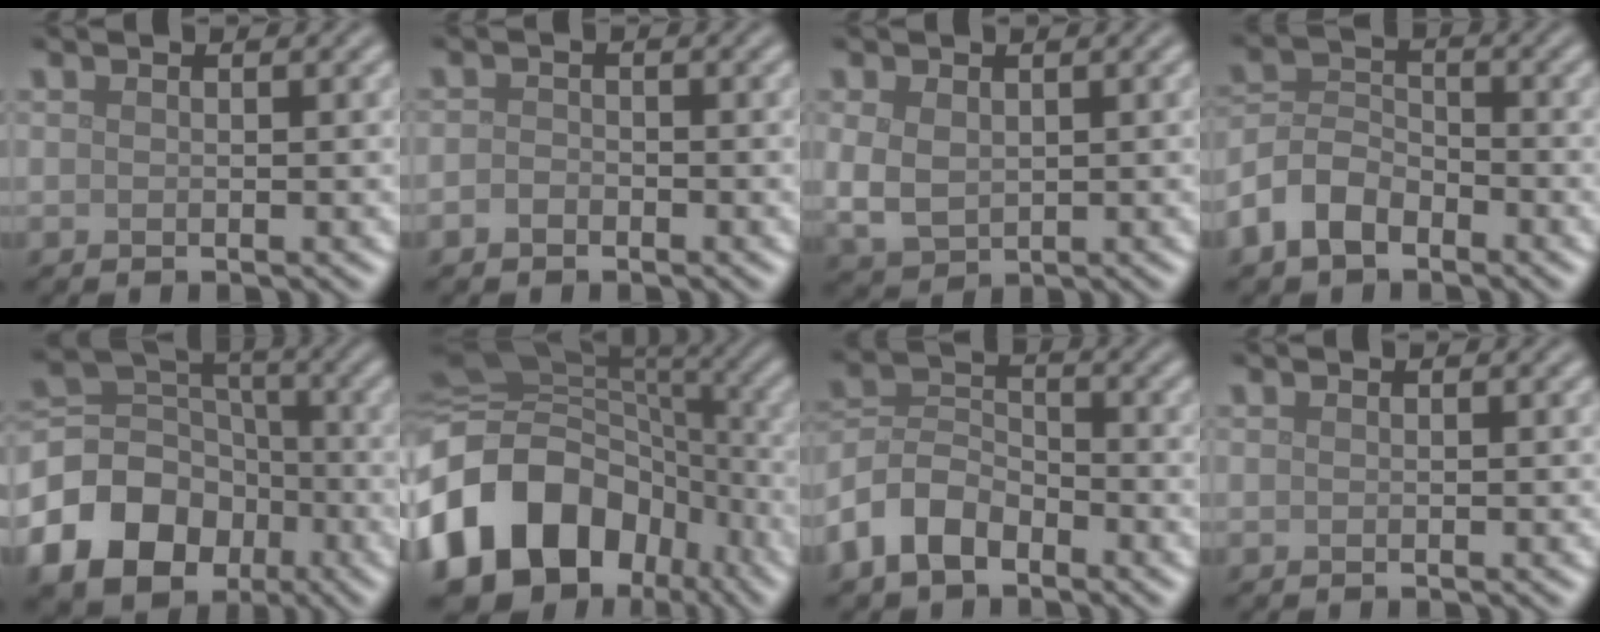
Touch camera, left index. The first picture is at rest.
{"total": 1.2, "force": [-0.7, 0.8, 0.4], "torque": [-0.007, 0.001, -0.016]}
{"total": 3.1, "force": [0.3, 2.3, 2.1], "torque": [-0.051, -0.004, 0.012]}
{"total": 4.7, "force": [-2.9, 2.9, 2.3], "torque": [-0.049, 0.003, -0.068]}
{"total": 12.6, "force": [-5.7, 10.2, 4.9], "torque": [-0.126, -0.015, -0.117]}
{"total": 17.5, "force": [-6.0, 13.6, 9.3], "torque": [-0.217, -0.012, -0.115]}
{"total": 5.4, "force": [-3.3, 3.3, 2.8], "torque": [-0.059, 0.003, -0.075]}
{"total": 0.0}